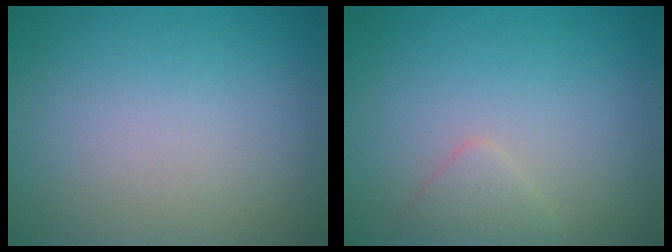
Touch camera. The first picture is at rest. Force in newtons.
{"total": 1.4, "press": 1.4, "slide": 0.1}